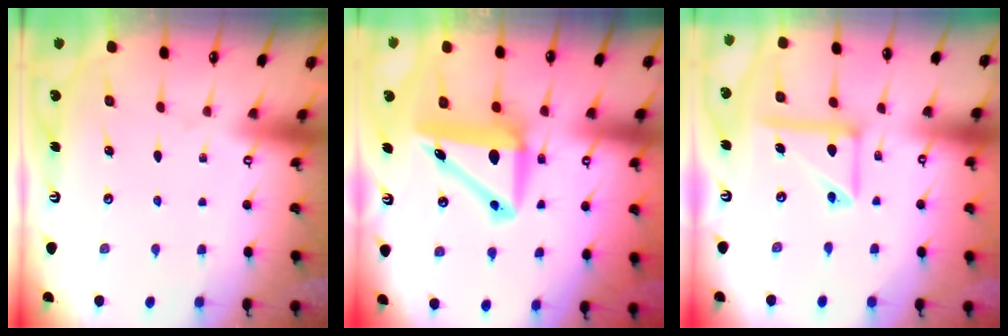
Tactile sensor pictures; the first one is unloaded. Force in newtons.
{"total": 10.9, "press": 10.6, "slide": 2.5}
{"total": 13.4, "press": 13.2, "slide": 1.9}